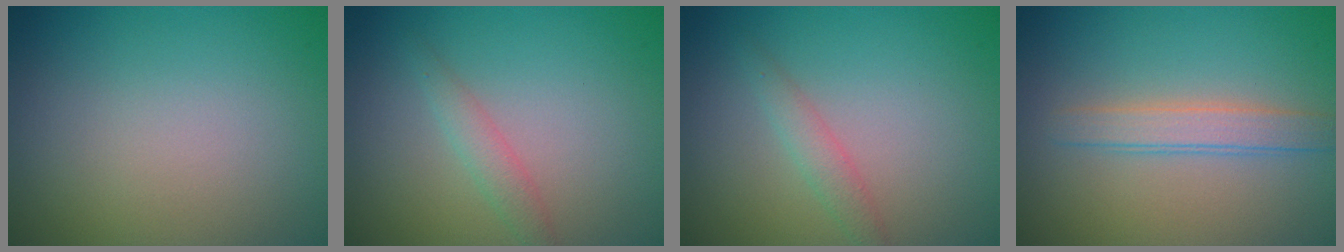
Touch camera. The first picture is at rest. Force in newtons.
{"total": 1.5, "press": 1.5, "slide": 0.1}
{"total": 1.5, "press": 1.5, "slide": 0.1}
{"total": 2.4, "press": 2.4, "slide": 0.2}